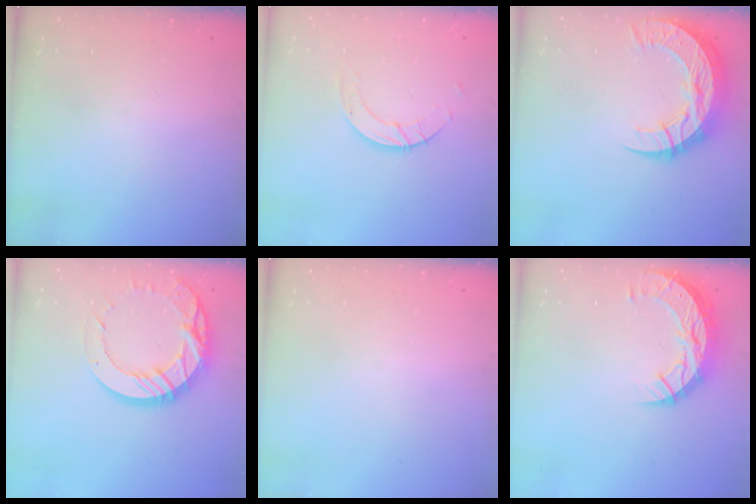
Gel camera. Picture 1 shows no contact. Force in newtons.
{"total": 5.1, "press": 5.1, "slide": 0.2}
{"total": 15.4, "press": 15.3, "slide": 1.1}
{"total": 17.3, "press": 17.2, "slide": 1.8}
{"total": 0.0}
{"total": 10.3, "press": 10.2, "slide": 0.7}